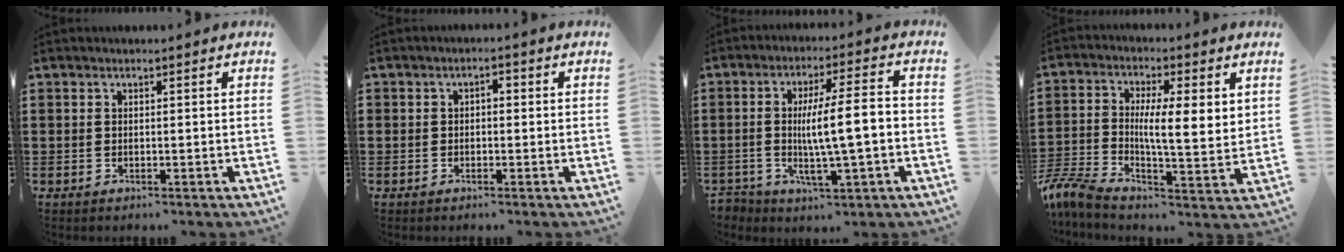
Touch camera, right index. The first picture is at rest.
{"total": 1.2, "force": [-0.6, 0.7, 0.7], "torque": [-0.015, 0.002, -0.014]}
{"total": 9.3, "force": [-1.6, 2.5, 8.9], "torque": [-0.152, 0.008, -0.027]}
{"total": 7.9, "force": [1.1, 2.7, 7.4], "torque": [-0.153, -0.011, 0.014]}